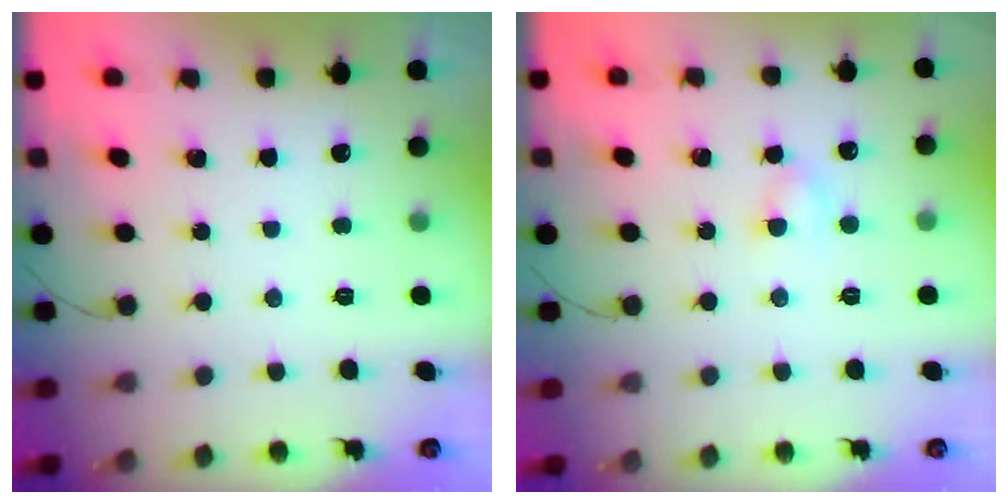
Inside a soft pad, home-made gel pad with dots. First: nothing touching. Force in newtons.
{"total": 3.7, "press": 3.4, "slide": 1.4}